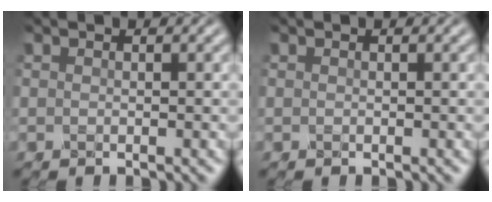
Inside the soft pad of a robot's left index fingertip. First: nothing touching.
{"total": 0.0}